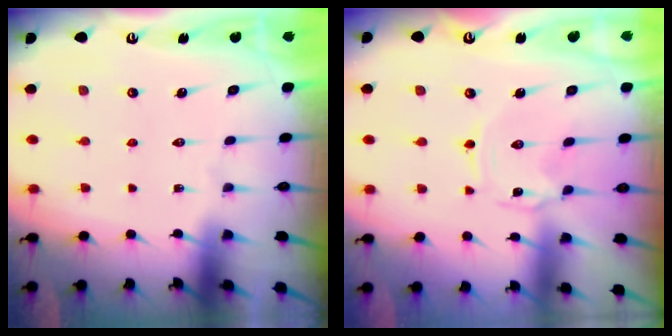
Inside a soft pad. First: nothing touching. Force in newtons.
{"total": 0.0}